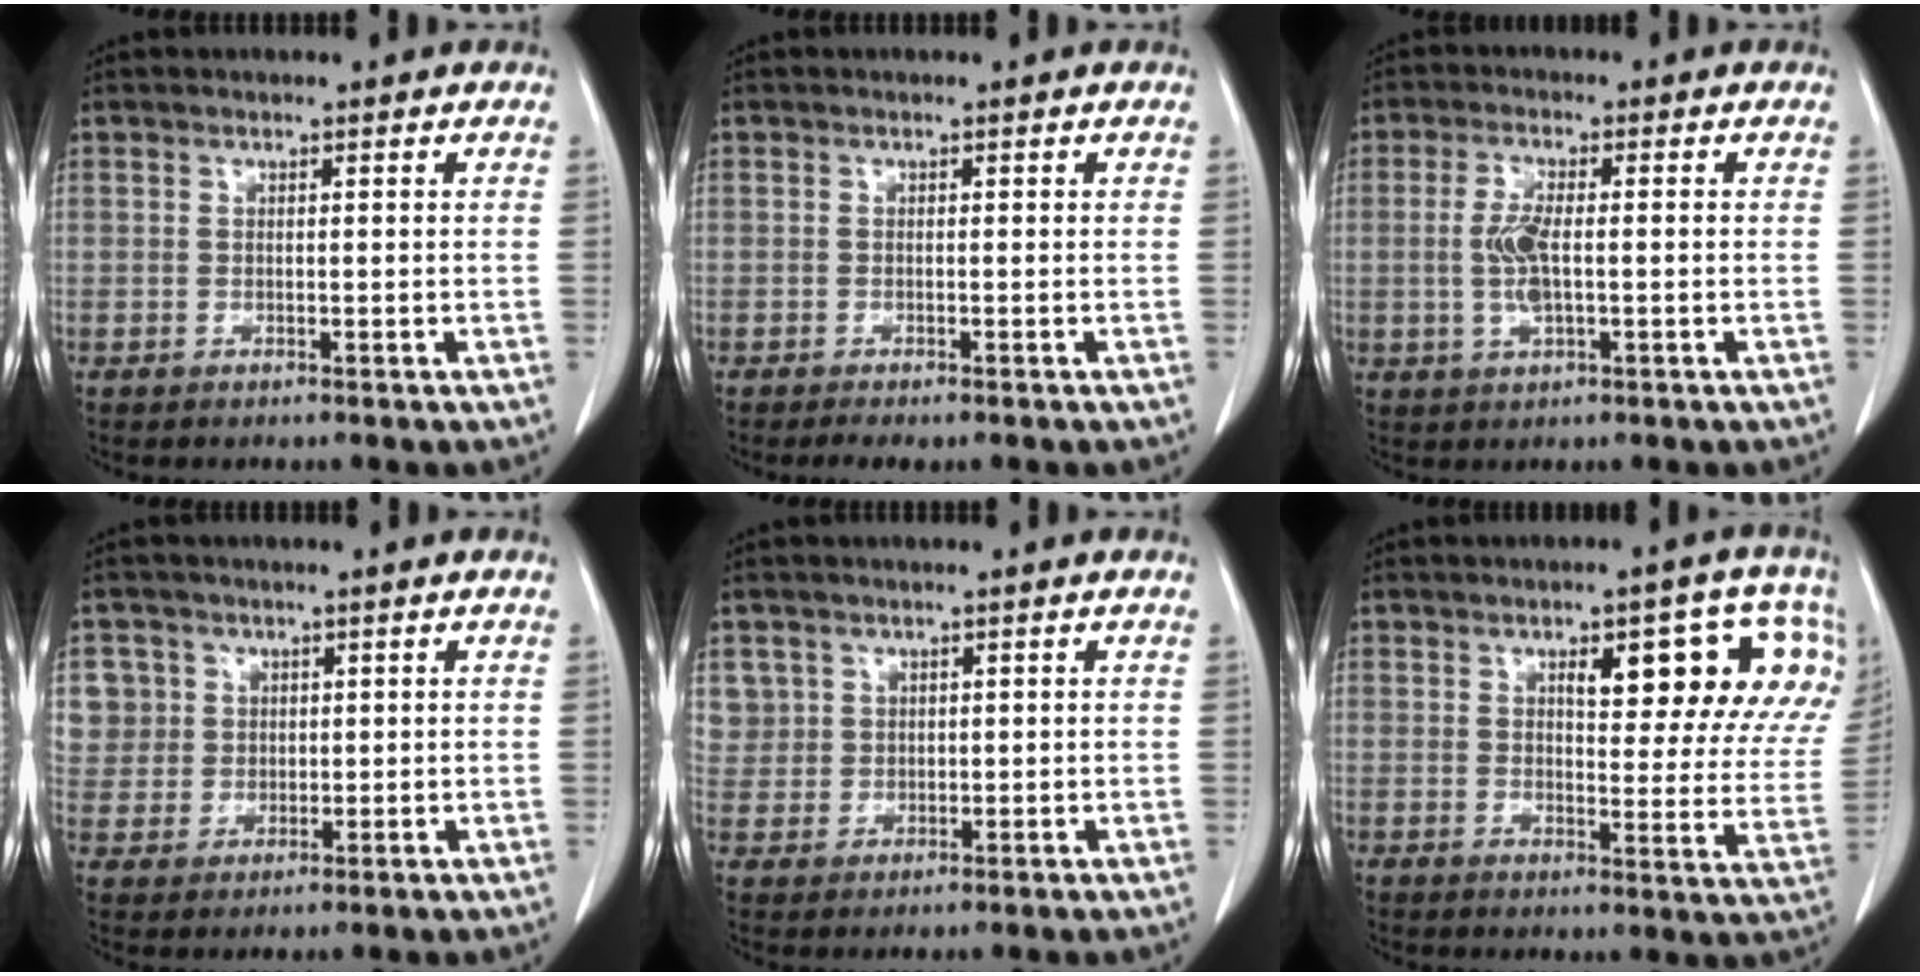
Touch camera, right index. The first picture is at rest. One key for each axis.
{"total": 2.1, "fx": -1.6, "fy": 0.6, "fz": 1.2, "tx": -0.015, "ty": -0.004, "tz": -0.021}
{"total": 5.2, "fx": -0.5, "fy": 1.6, "fz": 4.9, "tx": -0.109, "ty": 0.002, "tz": -0.008}
{"total": 6.7, "fx": 2.5, "fy": 6.2, "fz": 0.0, "tx": 0.009, "ty": 0.014, "tz": 0.057}
{"total": 4.1, "fx": 2.0, "fy": 3.5, "fz": -0.2, "tx": 0.021, "ty": 0.005, "tz": 0.039}
{"total": 15.0, "fx": 6.6, "fy": 4.8, "fz": 12.6, "tx": -0.144, "ty": 0.006, "tz": 0.075}